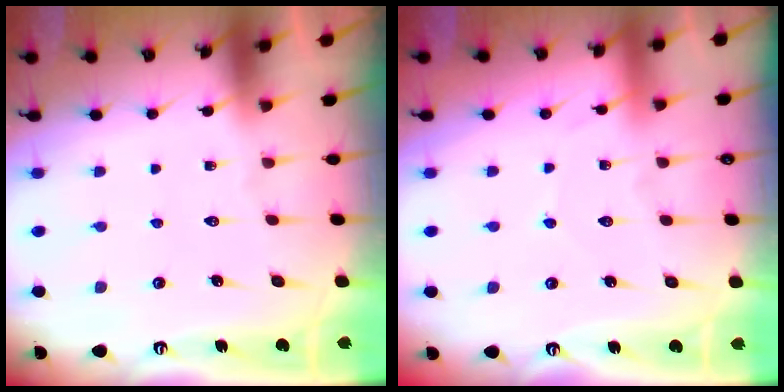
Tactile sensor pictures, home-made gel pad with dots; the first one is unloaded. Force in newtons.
{"total": 2.7, "press": 2.7, "slide": 0.3}